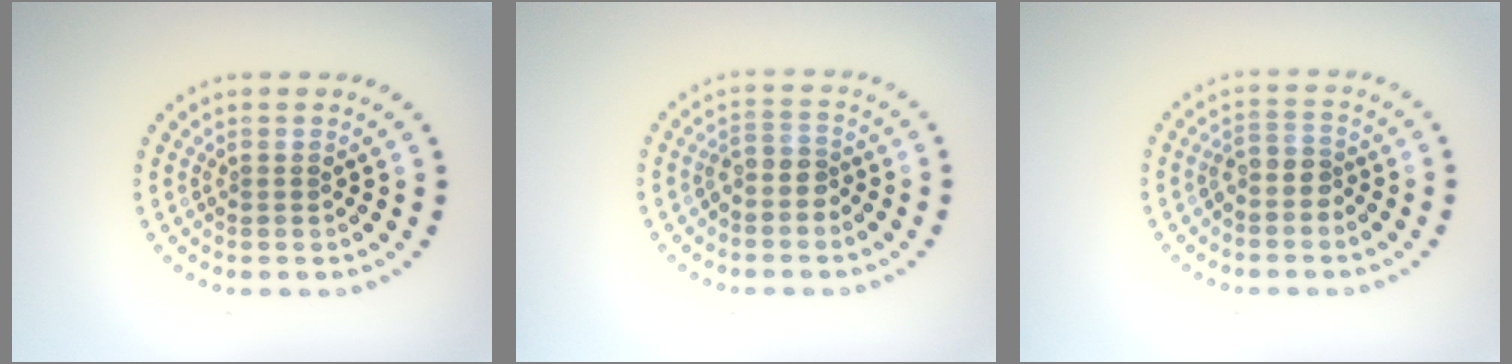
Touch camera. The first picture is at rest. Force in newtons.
{"total": 2.0, "press": 1.6, "slide": 1.2}
{"total": 2.0, "press": 1.6, "slide": 1.2}